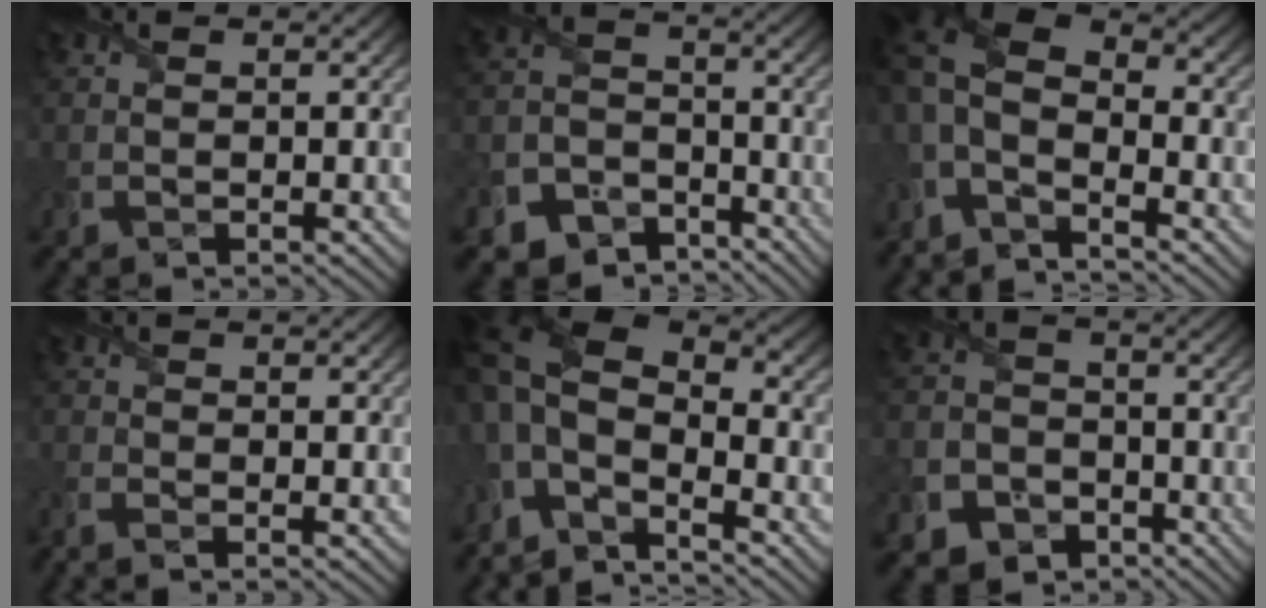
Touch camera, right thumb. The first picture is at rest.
{"total": 9.2, "force": [-6.8, 5.4, 2.9], "torque": [-0.078, -0.022, -0.128]}
{"total": 7.8, "force": [-3.5, 3.8, 5.9], "torque": [-0.131, 0.001, -0.084]}
{"total": 2.3, "force": [-1.6, 0.4, 1.6], "torque": [-0.042, -0.004, -0.038]}
{"total": 9.5, "force": [-3.4, 4.8, 7.5], "torque": [-0.174, -0.005, -0.076]}
{"total": 7.8, "force": [-4.9, 5.7, 2.3], "torque": [-0.065, -0.026, -0.102]}